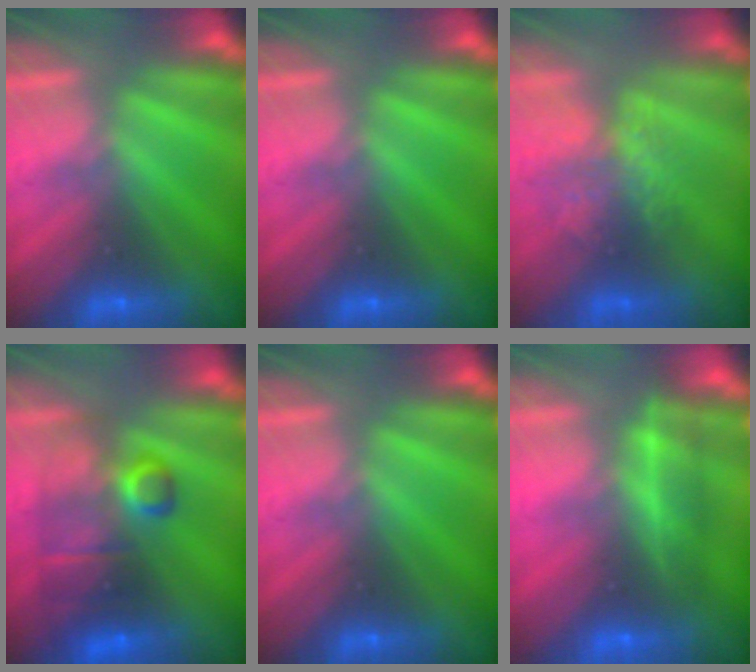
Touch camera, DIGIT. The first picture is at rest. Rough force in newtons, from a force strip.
{"total": 0.0}
{"total": 3.3}
{"total": 7.3}
{"total": 0.0}
{"total": 2.2}